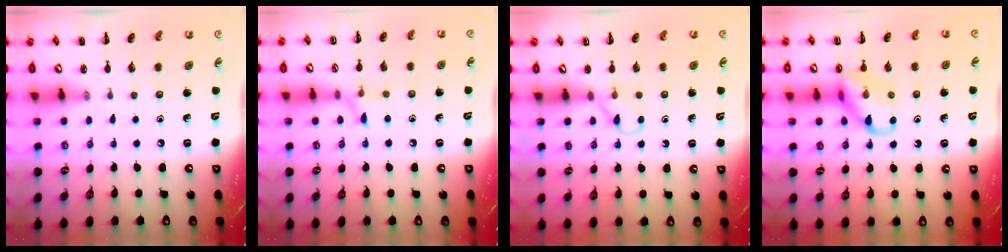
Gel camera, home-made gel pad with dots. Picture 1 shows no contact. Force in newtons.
{"total": 6.4, "press": 6.1, "slide": 2.1}
{"total": 2.9, "press": 2.7, "slide": 0.9}
{"total": 11.4, "press": 11.3, "slide": 1.4}